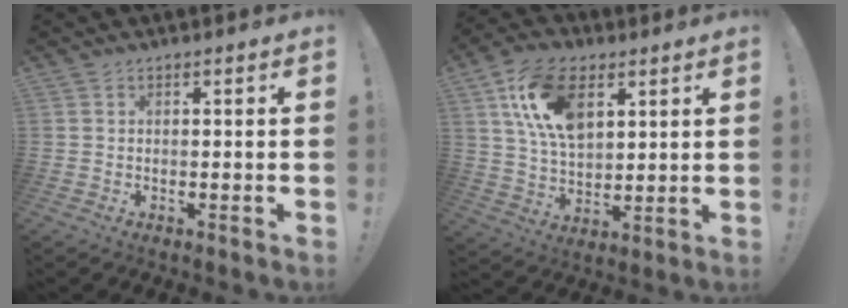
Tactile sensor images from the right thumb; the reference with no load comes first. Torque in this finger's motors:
{"motor_torque": [2.41, 2.59, 0.15, 0.01, 0.58]}